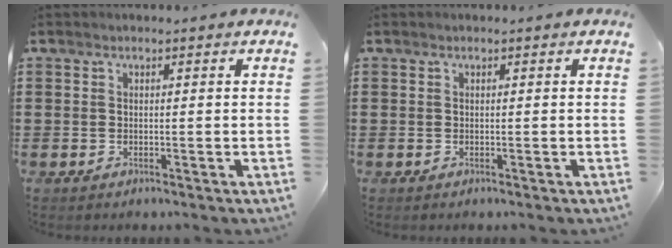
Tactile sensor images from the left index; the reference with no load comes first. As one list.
[{"total": 0.0}]